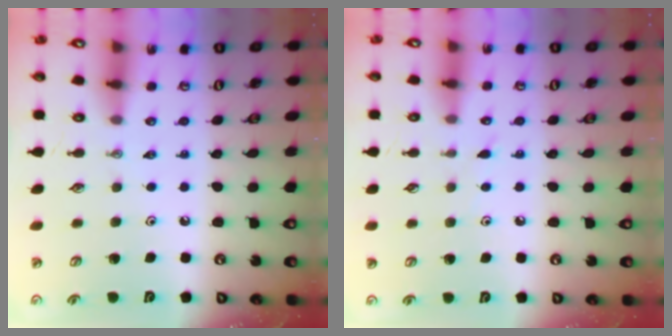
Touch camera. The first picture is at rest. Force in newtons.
{"total": 4.9, "press": 4.9, "slide": 0.5}